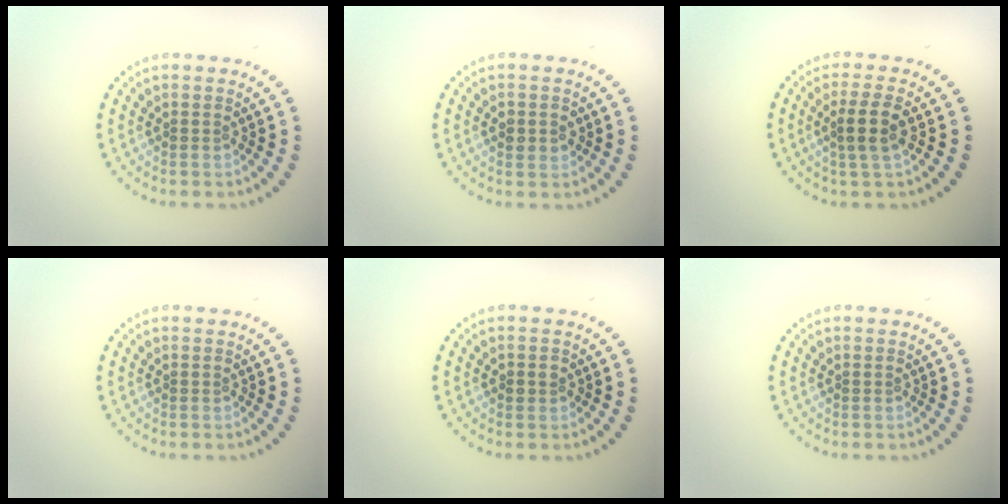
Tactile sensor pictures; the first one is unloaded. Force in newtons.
{"total": 1.4, "press": 1.4, "slide": 0.0}
{"total": 2.6, "press": 2.4, "slide": 1.1}
{"total": 0.0}
{"total": 1.0, "press": 1.0, "slide": 0.2}
{"total": 0.0}